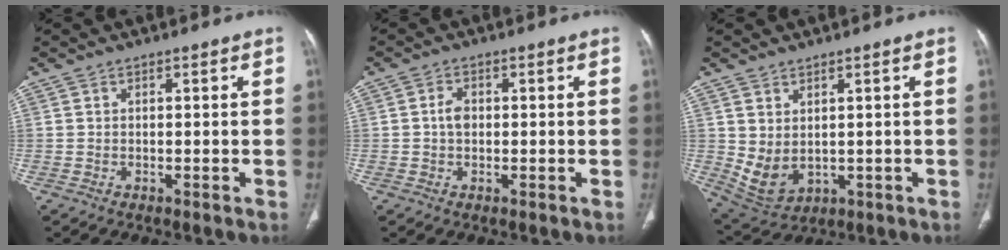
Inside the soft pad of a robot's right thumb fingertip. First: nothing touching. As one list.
[{"total": 2.5, "force": [0.0, 1.8, 1.7], "torque": [-0.029, 0.006, -0.003]}, {"total": 7.0, "force": [0.7, 4.6, 5.1], "torque": [-0.091, -0.010, 0.041]}]